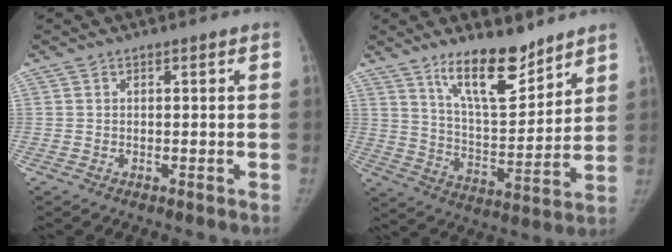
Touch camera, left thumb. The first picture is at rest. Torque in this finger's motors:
{"motor_torque": [0.67, -0.28, 1.14, -1.24, 0.17]}